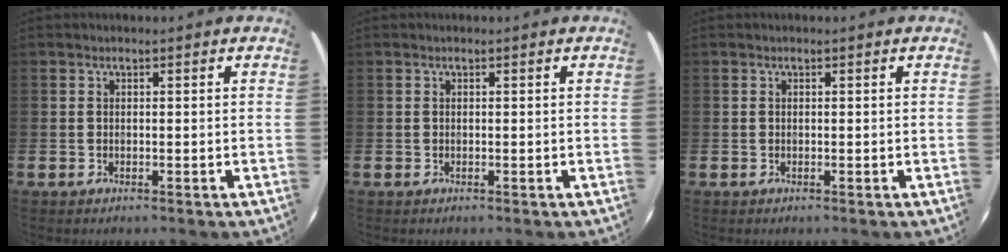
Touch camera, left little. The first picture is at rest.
{"total": 0.0}
{"total": 0.0}